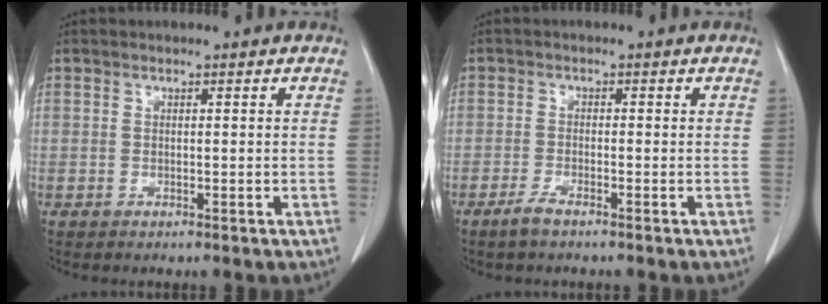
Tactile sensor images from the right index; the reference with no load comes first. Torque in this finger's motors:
{"motor_torque": [0.08, -0.04, 0.02, 0.01]}